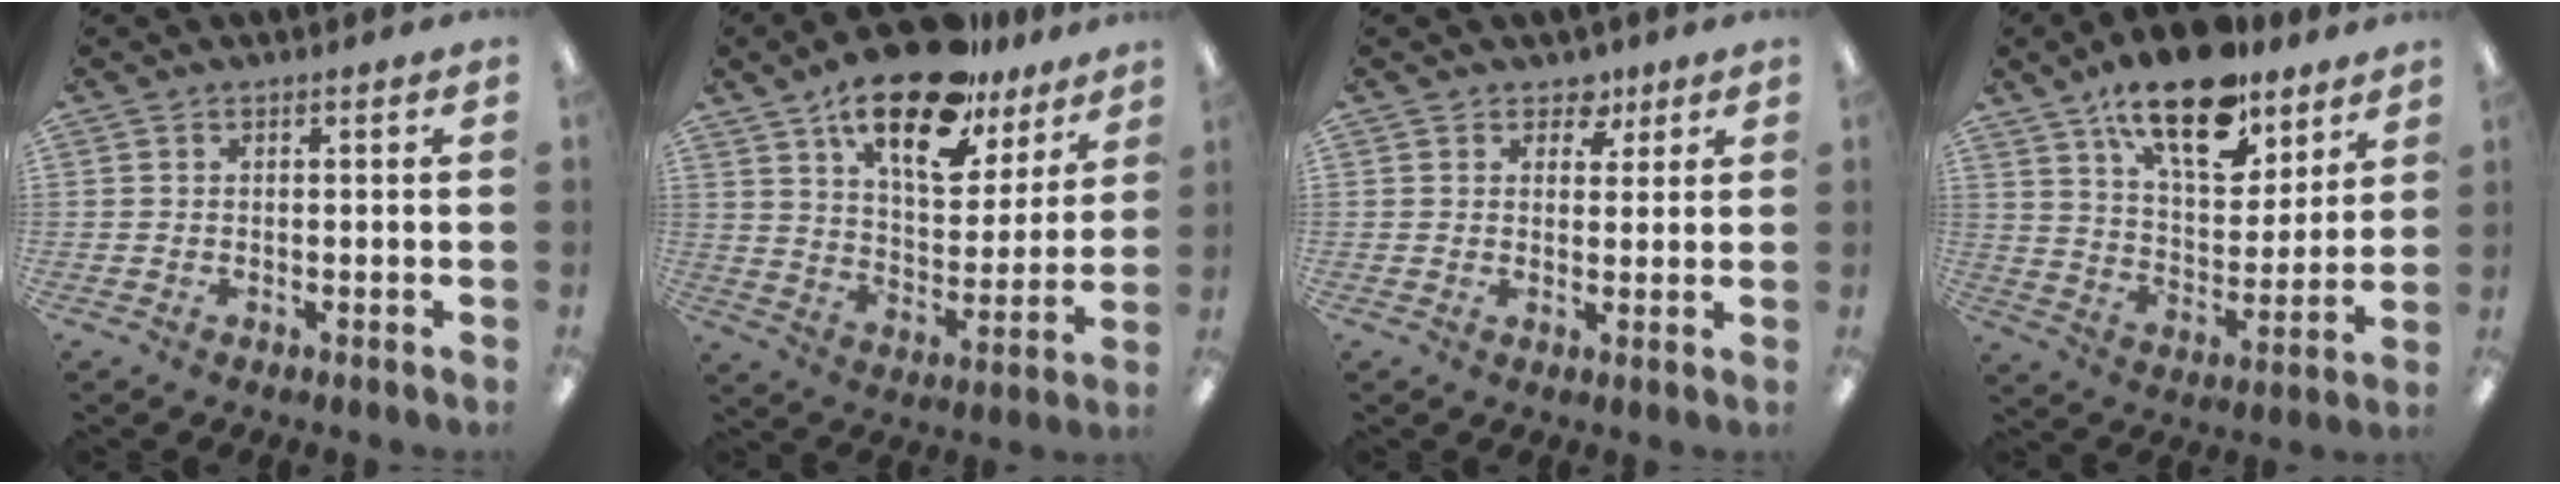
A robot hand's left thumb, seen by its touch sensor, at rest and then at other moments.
{"total": 20.9, "force": [14.0, 8.9, 12.7], "torque": [-0.198, -0.078, 0.239]}
{"total": 4.5, "force": [2.8, 3.1, 1.4], "torque": [-0.005, -0.011, 0.047]}
{"total": 19.4, "force": [13.7, 8.4, 11.0], "torque": [-0.176, -0.075, 0.233]}